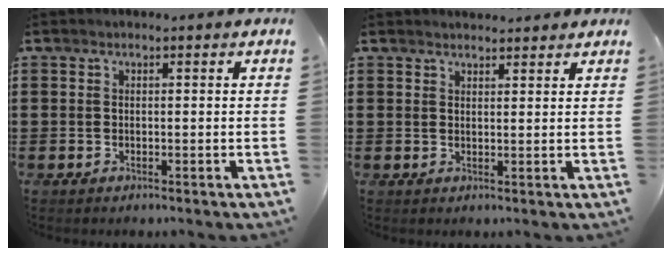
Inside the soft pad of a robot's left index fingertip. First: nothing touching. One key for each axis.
{"total": 1.6, "fx": 1.6, "fy": 0.3, "fz": 0.0, "tx": -0.004, "ty": 0.003, "tz": 0.032}